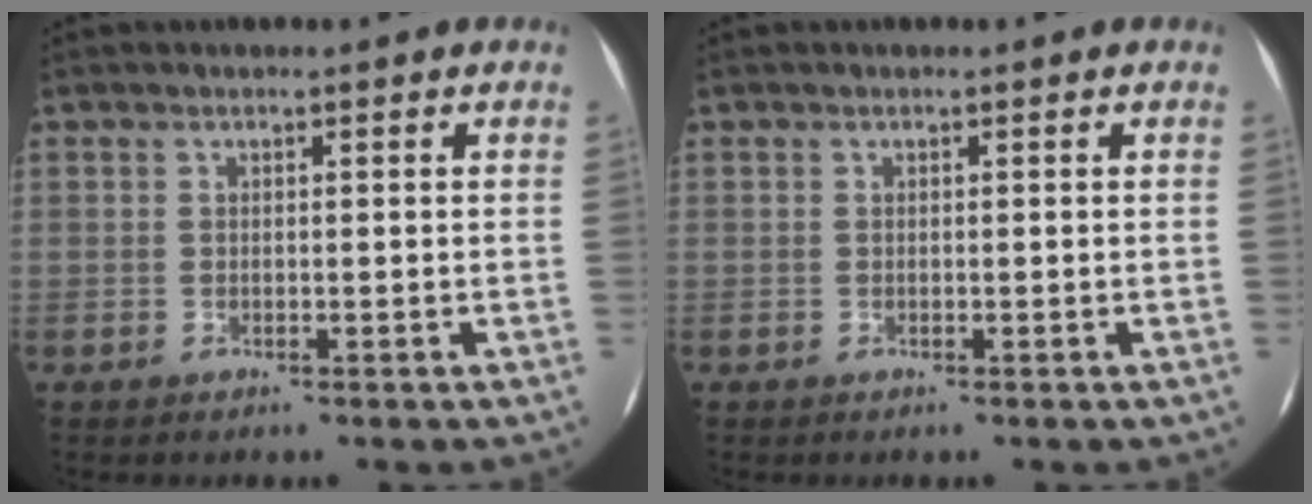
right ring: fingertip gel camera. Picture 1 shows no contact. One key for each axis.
{"total": 0.0}